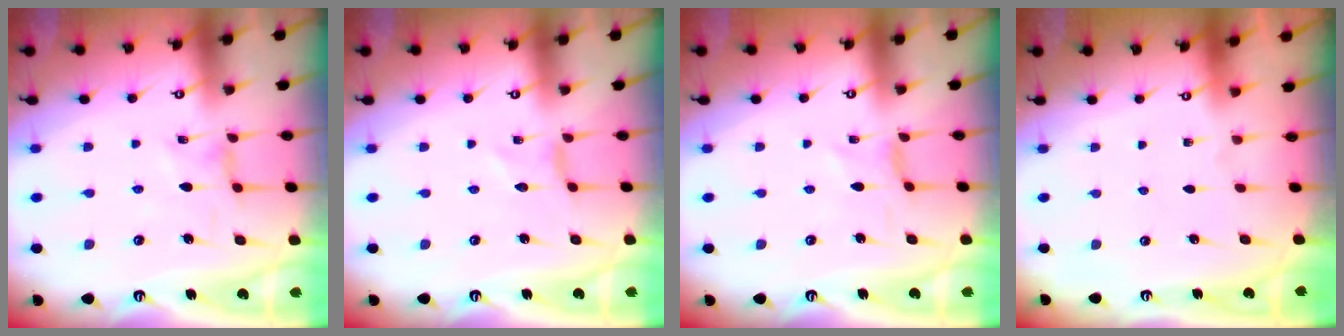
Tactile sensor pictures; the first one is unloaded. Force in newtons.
{"total": 0.0}
{"total": 0.0}
{"total": 0.0}